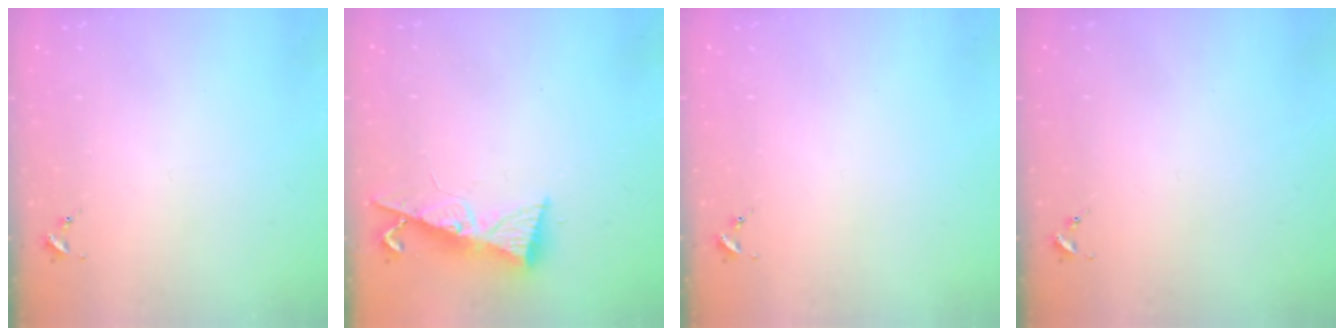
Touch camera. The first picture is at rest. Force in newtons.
{"total": 8.5, "press": 8.5, "slide": 1.0}
{"total": 0.0}
{"total": 0.0}